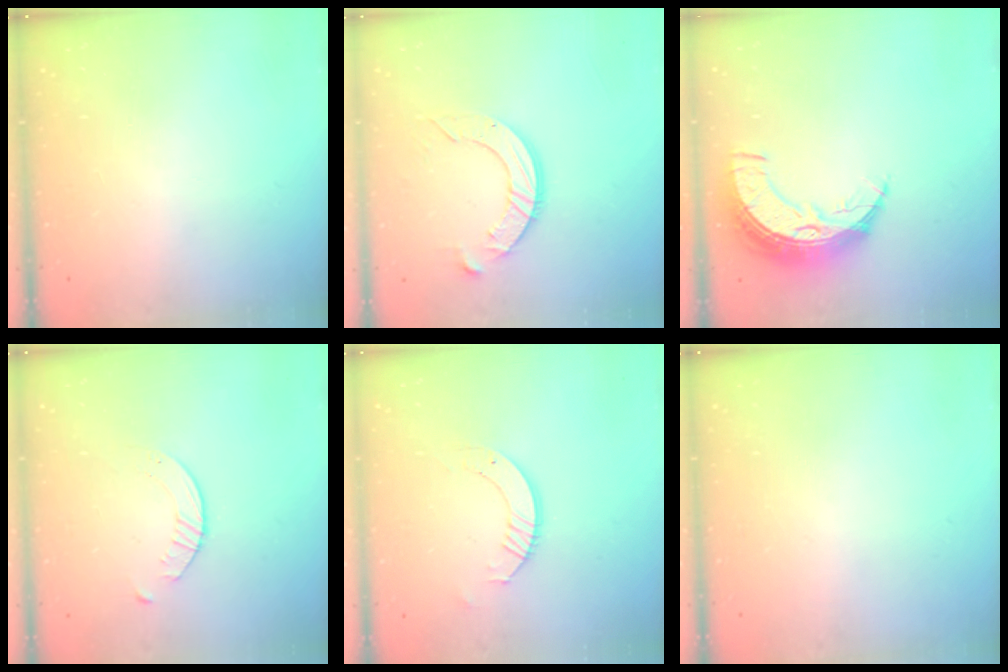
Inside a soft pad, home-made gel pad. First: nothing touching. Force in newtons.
{"total": 10.0, "press": 10.0, "slide": 1.0}
{"total": 9.9, "press": 9.9, "slide": 0.7}
{"total": 2.1, "press": 2.0, "slide": 0.3}
{"total": 5.7, "press": 5.7, "slide": 0.3}
{"total": 0.0}